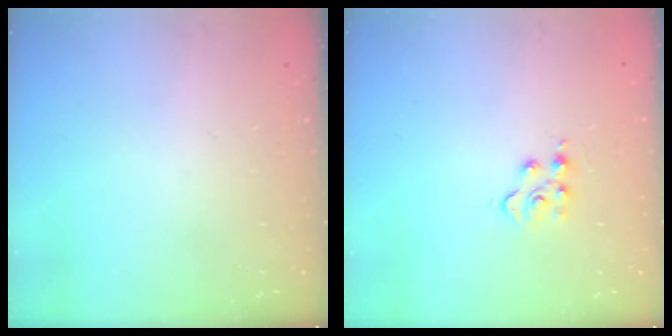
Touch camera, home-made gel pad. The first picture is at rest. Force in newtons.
{"total": 4.6, "press": 4.5, "slide": 0.6}